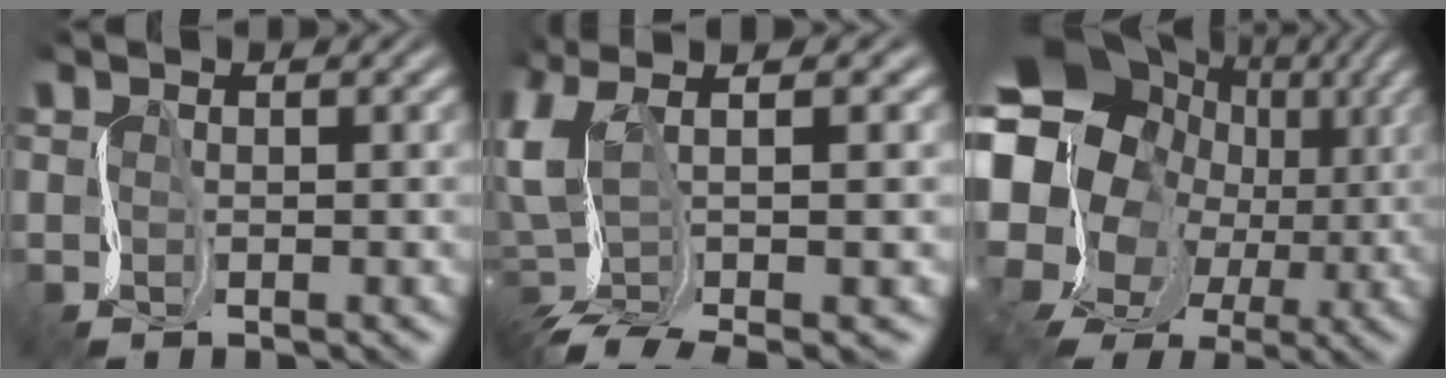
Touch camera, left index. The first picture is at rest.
{"total": 7.4, "force": [0.7, 2.9, 6.8], "torque": [-0.151, -0.006, 0.021]}
{"total": 21.0, "force": [3.5, 18.8, 8.7], "torque": [-0.198, 0.045, 0.024]}